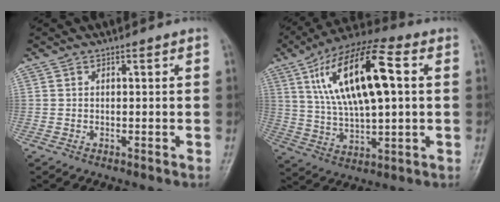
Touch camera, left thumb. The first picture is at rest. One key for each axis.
{"total": 19.4, "fx": 4.9, "fy": 7.4, "fz": 17.2, "tx": -0.304, "ty": 0.012, "tz": 0.084}